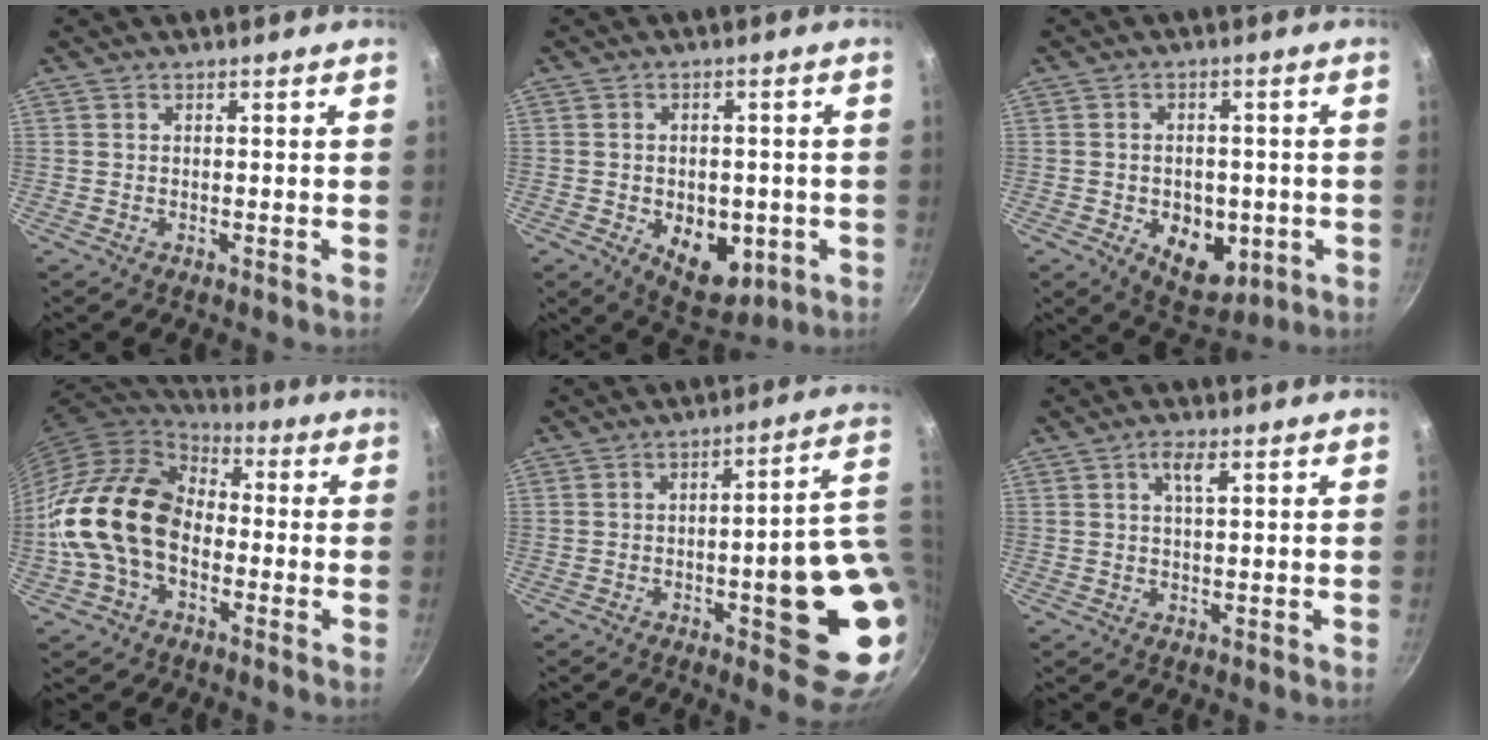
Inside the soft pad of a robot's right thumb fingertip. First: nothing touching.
{"total": 10.8, "force": [-2.8, 7.1, 7.6], "torque": [-0.069, -0.005, -0.024]}
{"total": 10.4, "force": [-2.7, 7.2, 7.1], "torque": [-0.065, -0.005, -0.023]}
{"total": 17.3, "force": [-2.7, 12.2, 12.0], "torque": [-0.190, 0.040, -0.065]}
{"total": 17.6, "force": [-1.8, 5.3, 16.7], "torque": [-0.178, 0.009, -0.020]}
{"total": 2.9, "force": [1.1, 0.9, 2.5], "torque": [-0.044, 0.002, 0.021]}